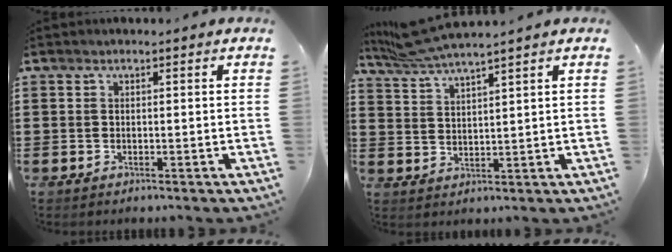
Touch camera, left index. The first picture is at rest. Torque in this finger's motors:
{"motor_torque": [1.01, 0.94, 0.49, 0.08]}